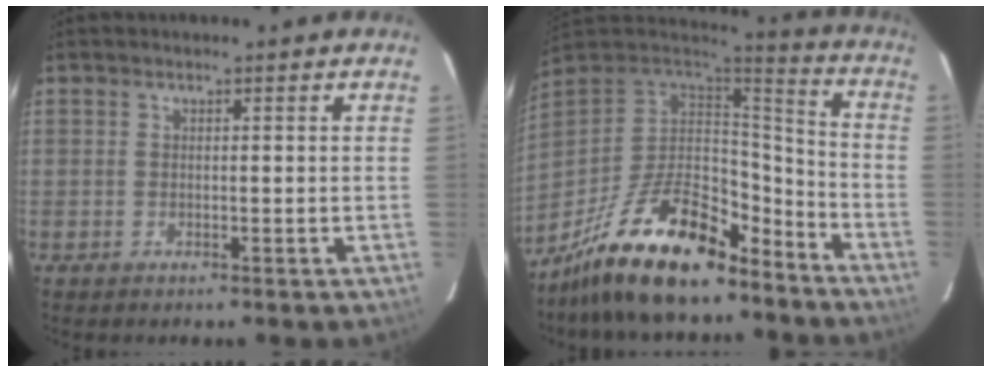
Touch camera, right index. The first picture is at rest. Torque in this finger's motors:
{"motor_torque": [1.13, -1.01, 1.05, 0.21]}